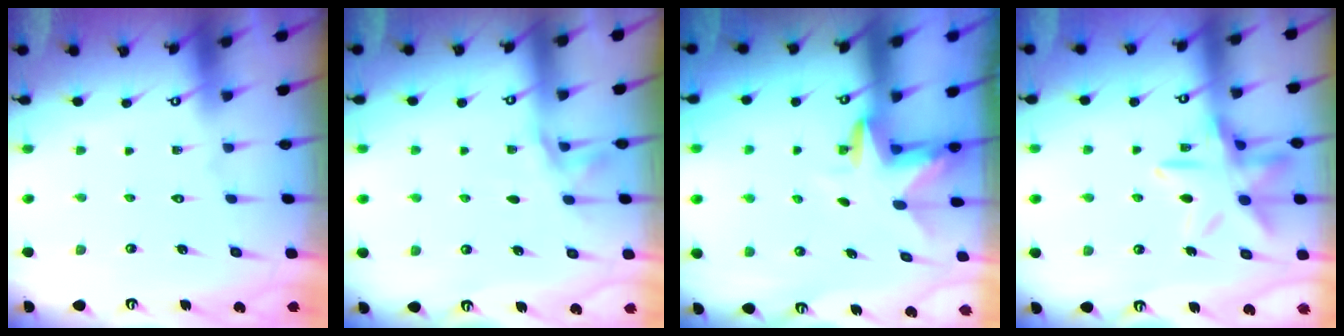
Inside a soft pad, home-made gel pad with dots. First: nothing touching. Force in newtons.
{"total": 2.9, "press": 2.8, "slide": 0.4}
{"total": 3.3, "press": 3.3, "slide": 0.2}
{"total": 15.1, "press": 15.1, "slide": 1.2}